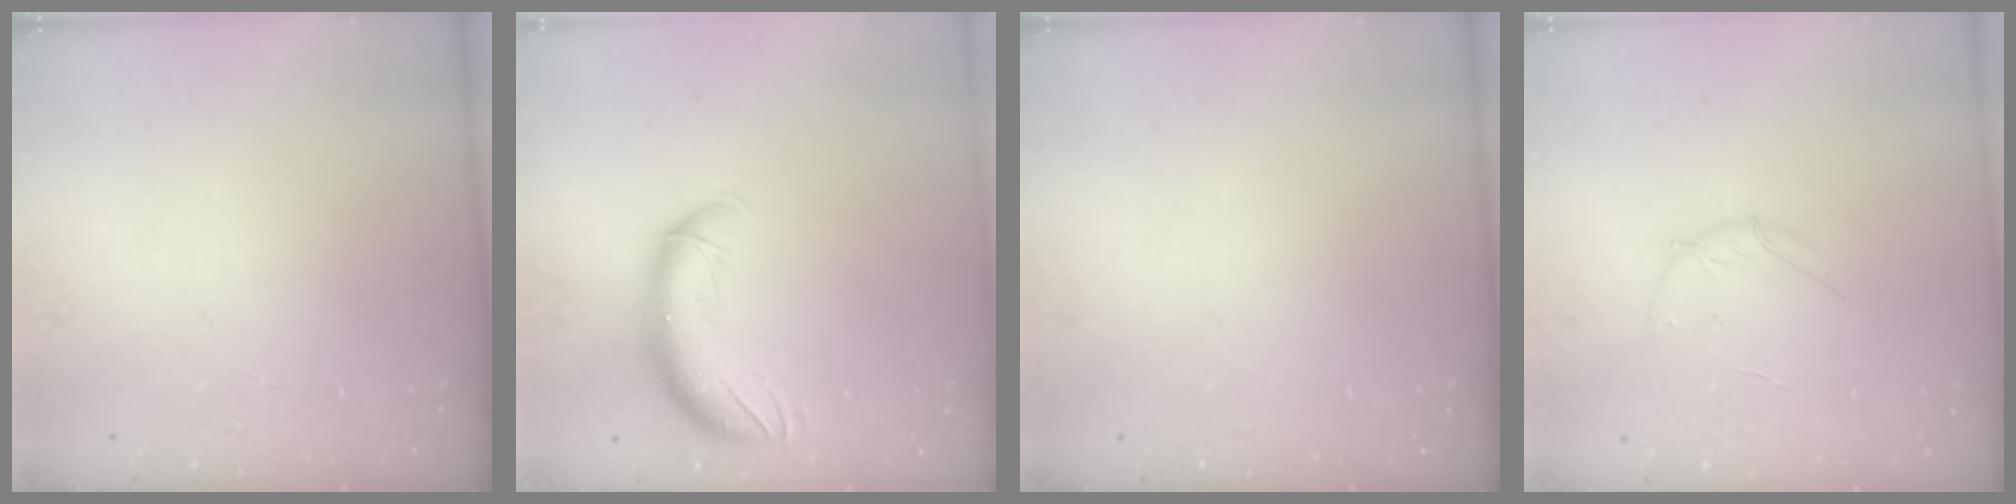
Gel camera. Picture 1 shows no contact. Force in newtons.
{"total": 11.5, "press": 11.3, "slide": 2.4}
{"total": 0.0}
{"total": 6.6, "press": 6.3, "slide": 2.0}